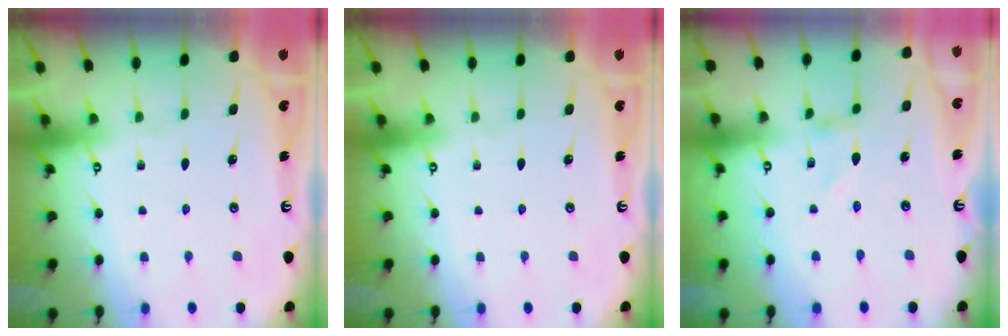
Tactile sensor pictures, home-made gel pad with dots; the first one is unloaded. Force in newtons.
{"total": 0.0}
{"total": 0.7, "press": 0.7, "slide": 0.1}